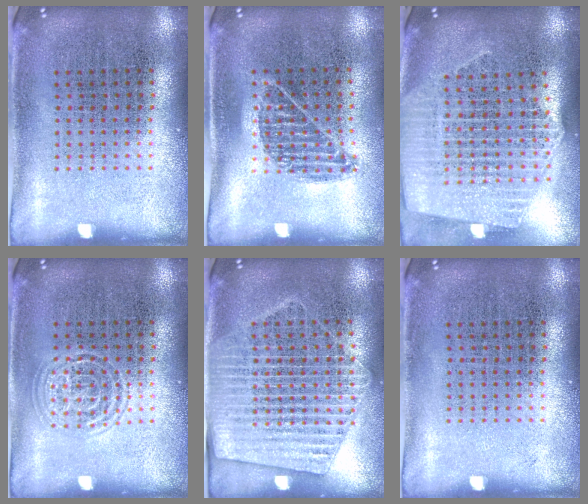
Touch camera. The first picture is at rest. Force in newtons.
{"total": 0.9, "press": 0.8, "slide": 0.4}
{"total": 2.5, "press": 2.1, "slide": 1.3}
{"total": 1.3, "press": 1.3, "slide": 0.1}
{"total": 2.0, "press": 1.8, "slide": 0.9}
{"total": 0.0}